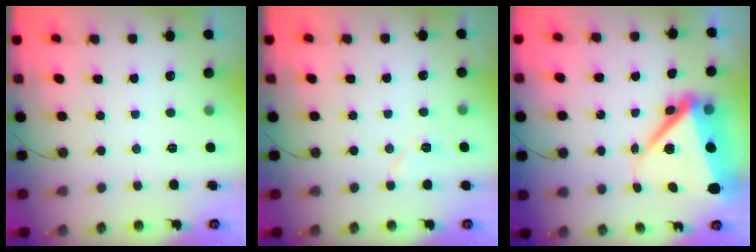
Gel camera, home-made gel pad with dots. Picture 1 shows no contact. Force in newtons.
{"total": 5.5, "press": 5.4, "slide": 0.9}
{"total": 14.4, "press": 14.3, "slide": 1.4}